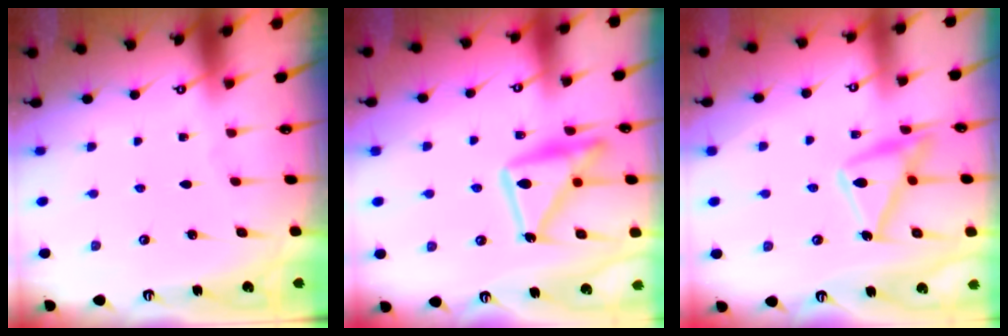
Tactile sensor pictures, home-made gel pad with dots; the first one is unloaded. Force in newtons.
{"total": 17.1, "press": 17.1, "slide": 1.2}
{"total": 16.9, "press": 16.8, "slide": 1.0}